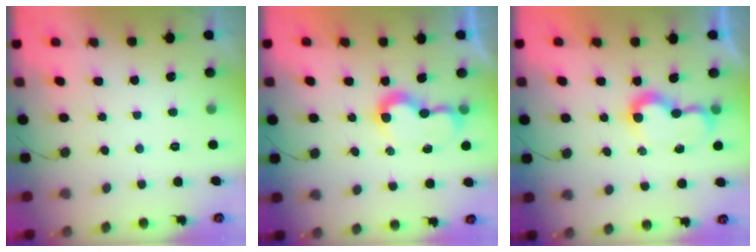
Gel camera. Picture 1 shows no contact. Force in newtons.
{"total": 7.4, "press": 7.3, "slide": 0.7}
{"total": 7.4, "press": 7.3, "slide": 0.7}